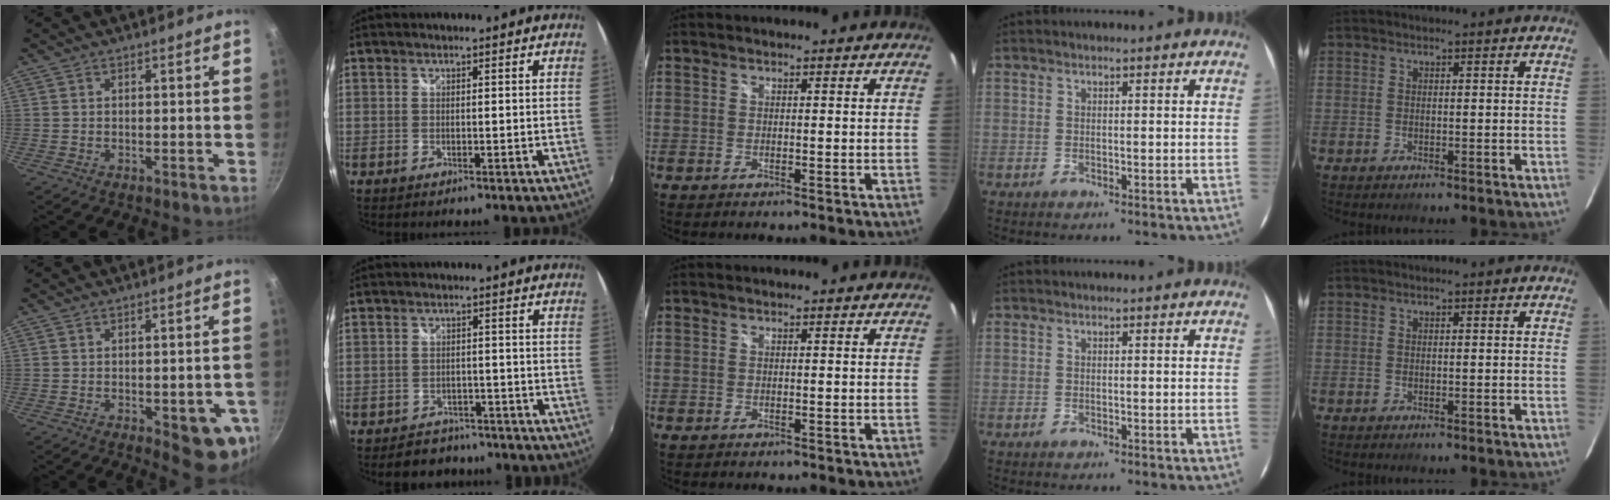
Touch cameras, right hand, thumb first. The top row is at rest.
{"thumb": {"total": 9.3, "force": [-2.5, 3.8, 8.1], "torque": [-0.061, 0.003, -0.026]}, "index": {"total": 6.7, "force": [-5.4, 4.0, 0.8], "torque": [-0.025, 0.022, -0.072]}}